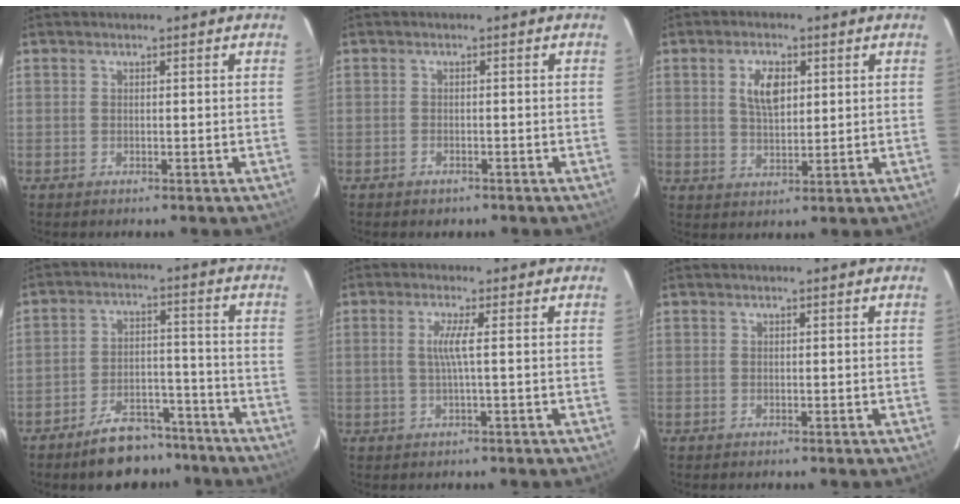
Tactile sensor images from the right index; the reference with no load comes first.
{"total": 1.6, "force": [-1.1, 1.1, 0.4], "torque": [-0.011, 0.002, -0.013]}
{"total": 5.9, "force": [1.9, 3.0, 4.8], "torque": [-0.085, 0.007, 0.038]}
{"total": 12.1, "force": [-9.8, 5.4, 4.5], "torque": [-0.090, 0.032, -0.129]}
{"total": 3.2, "force": [0.1, -0.7, 3.1], "torque": [-0.062, 0.000, 0.004]}
{"total": 0.0}